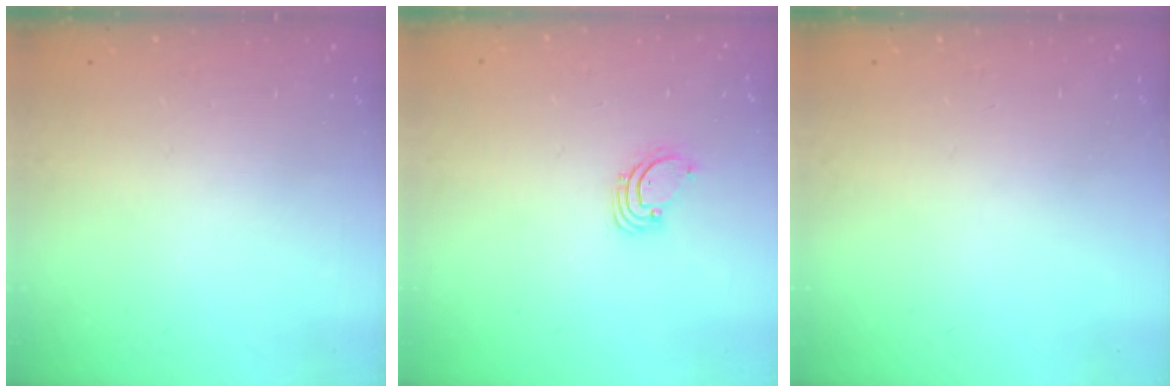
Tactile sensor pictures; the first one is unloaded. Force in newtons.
{"total": 1.6, "press": 1.6, "slide": 0.1}
{"total": 0.0}